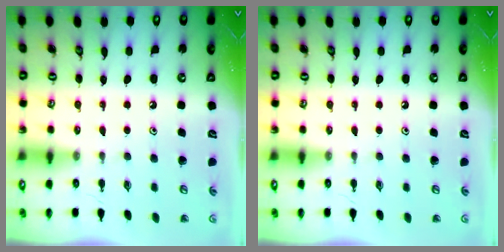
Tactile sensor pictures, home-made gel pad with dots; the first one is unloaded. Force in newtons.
{"total": 0.0}